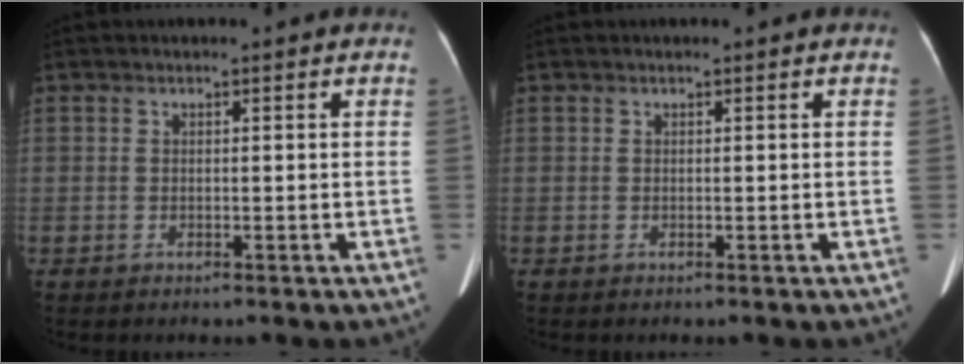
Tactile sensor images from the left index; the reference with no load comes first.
{"total": 0.0}